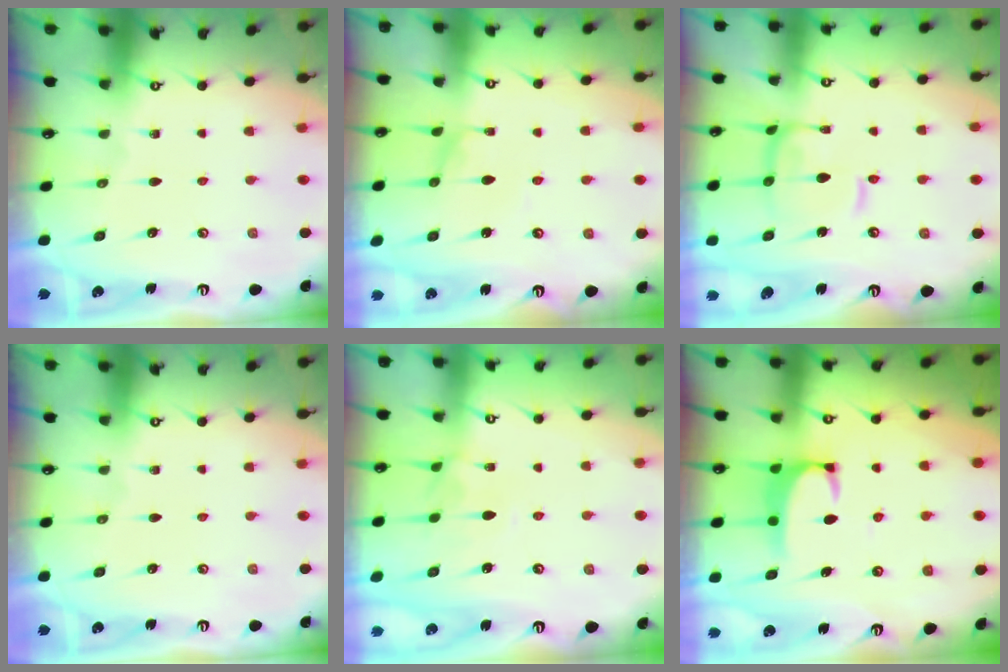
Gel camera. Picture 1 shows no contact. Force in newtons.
{"total": 0.7, "press": 0.5, "slide": 0.4}
{"total": 5.5, "press": 5.4, "slide": 0.8}
{"total": 0.0}
{"total": 3.9, "press": 3.9, "slide": 0.1}
{"total": 2.0, "press": 2.0, "slide": 0.3}